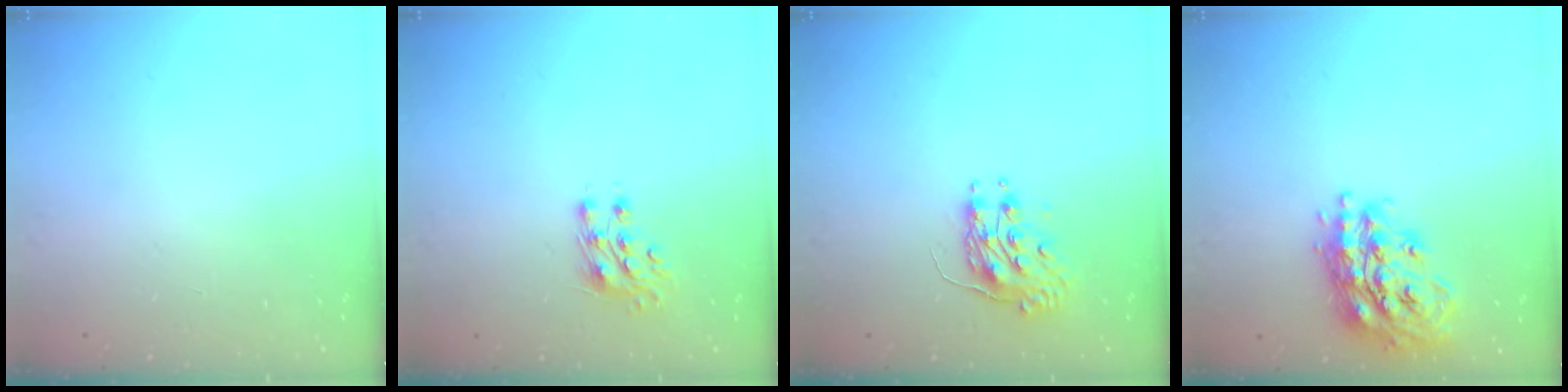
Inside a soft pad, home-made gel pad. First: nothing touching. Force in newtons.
{"total": 7.8, "press": 7.7, "slide": 0.8}
{"total": 8.6, "press": 8.6, "slide": 0.2}
{"total": 19.6, "press": 19.5, "slide": 1.5}